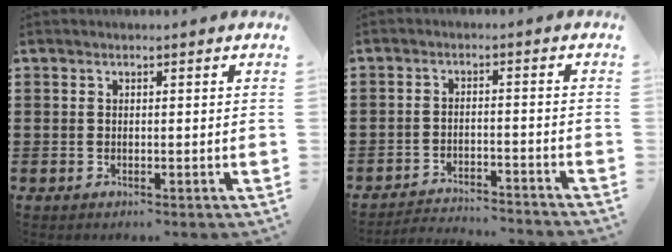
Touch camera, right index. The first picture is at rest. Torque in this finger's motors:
{"motor_torque": [1.02, 1.12, -0.07, -0.04]}